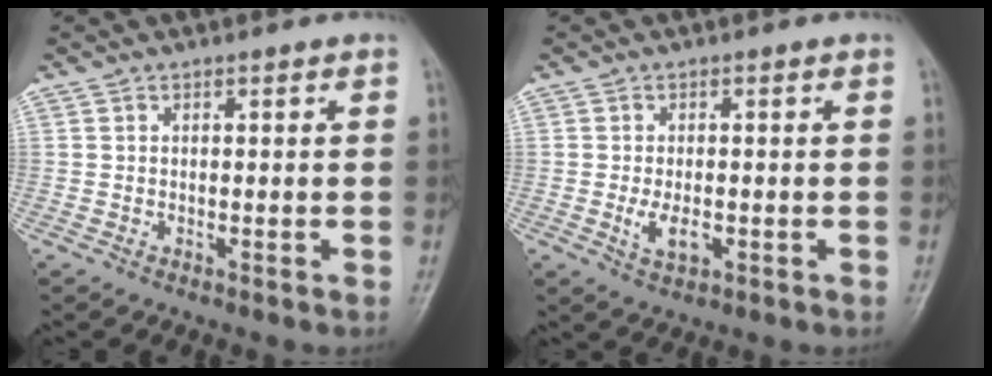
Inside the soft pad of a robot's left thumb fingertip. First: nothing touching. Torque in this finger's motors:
{"motor_torque": [0.05, 0.13, 0.60, -0.01, 0.02]}